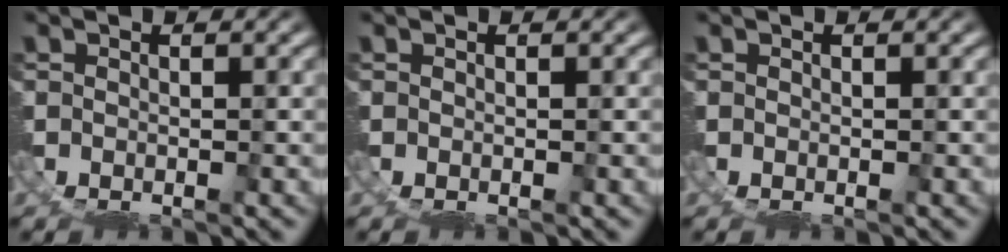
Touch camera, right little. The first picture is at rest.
{"total": 0.0}
{"total": 0.0}